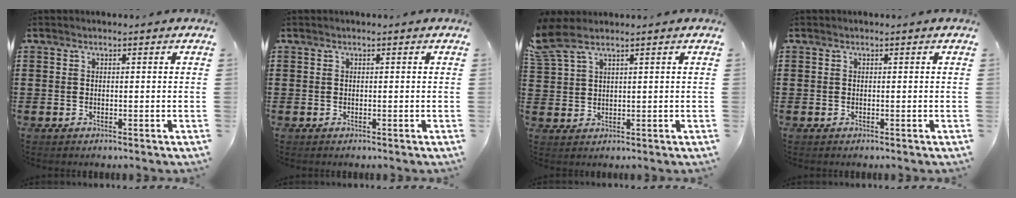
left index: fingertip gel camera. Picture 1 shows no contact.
{"total": 0.0}
{"total": 3.4, "force": [2.4, 1.2, 2.0], "torque": [-0.051, 0.003, 0.044]}
{"total": 0.0}